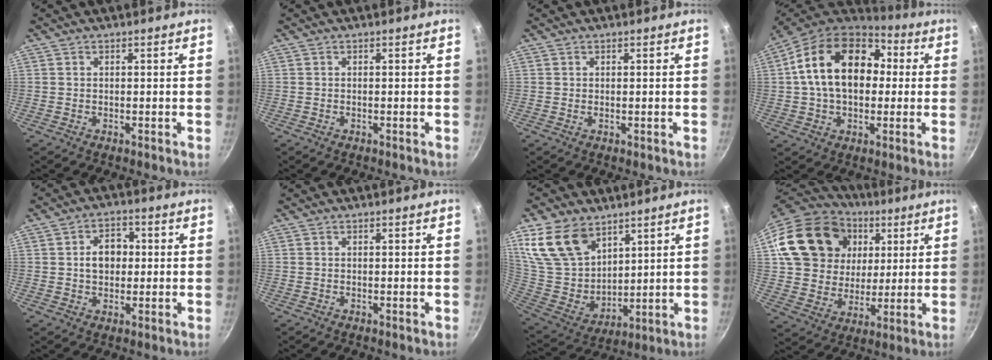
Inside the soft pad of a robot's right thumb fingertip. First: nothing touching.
{"total": 0.0}
{"total": 0.0}
{"total": 20.1, "force": [3.0, 13.7, 14.4], "torque": [-0.218, 0.031, 0.037]}
{"total": 6.4, "force": [0.5, 4.9, 4.2], "torque": [-0.033, 0.012, 0.001]}
{"total": 0.0}
{"total": 16.8, "force": [9.7, 10.8, 8.4], "torque": [-0.135, -0.055, 0.205]}
{"total": 23.6, "force": [8.0, 18.6, 12.2], "torque": [-0.214, 0.010, 0.147]}